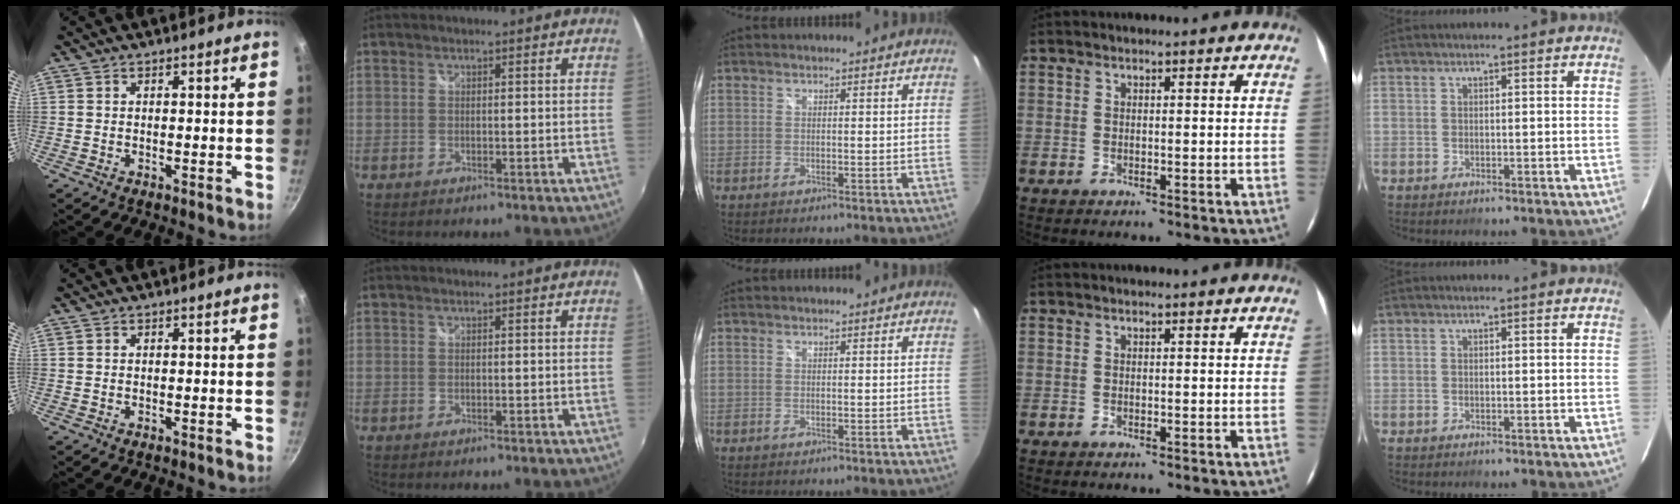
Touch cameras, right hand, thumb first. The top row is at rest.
{}